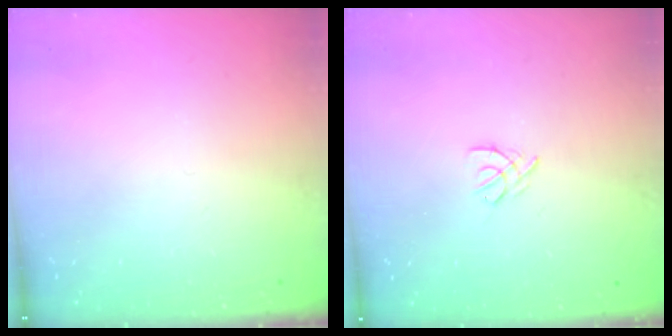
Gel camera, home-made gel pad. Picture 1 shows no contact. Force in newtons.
{"total": 2.5, "press": 2.4, "slide": 0.6}